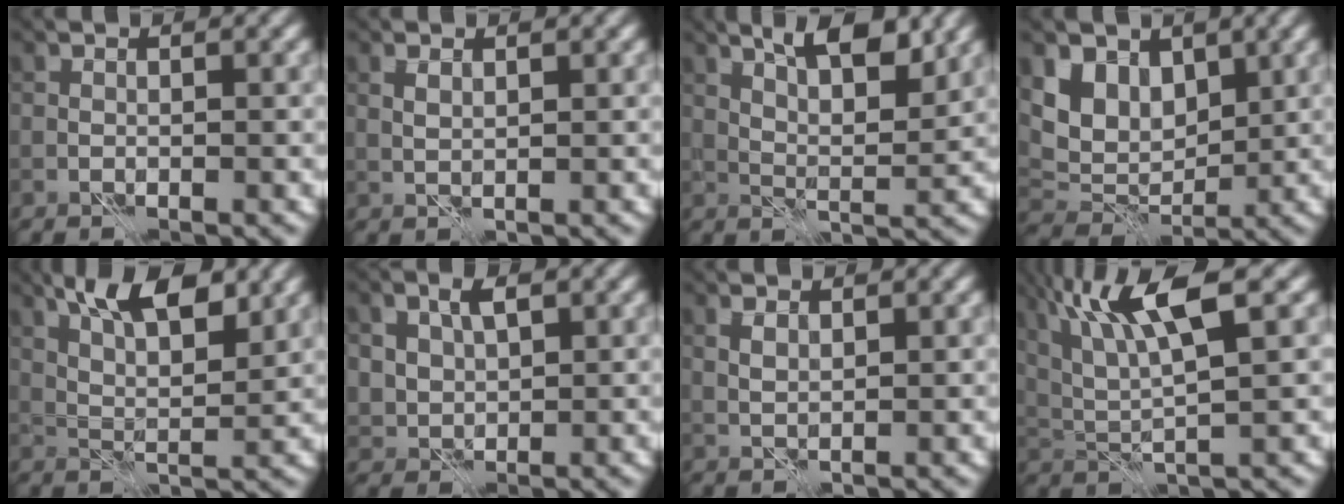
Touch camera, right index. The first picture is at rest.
{"total": 1.0, "force": [0.6, 0.4, 0.7], "torque": [-0.020, 0.001, 0.013]}
{"total": 6.2, "force": [3.9, 2.0, 4.4], "torque": [-0.062, 0.004, 0.061]}
{"total": 5.0, "force": [2.8, 3.4, 2.3], "torque": [-0.049, -0.012, 0.043]}
{"total": 7.0, "force": [4.1, 2.5, 5.0], "torque": [-0.078, 0.008, 0.065]}
{"total": 3.7, "force": [1.4, 2.5, 2.3], "torque": [-0.052, 0.004, 0.025]}
{"total": 1.3, "force": [0.7, 0.6, 0.9], "torque": [-0.022, 0.001, 0.016]}
{"total": 7.9, "force": [3.5, 1.7, 6.8], "torque": [-0.132, 0.012, 0.067]}